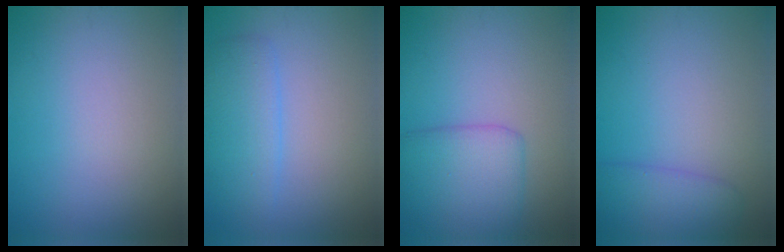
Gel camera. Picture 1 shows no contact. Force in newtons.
{"total": 3.3, "press": 3.3, "slide": 0.1}
{"total": 4.3, "press": 4.3, "slide": 0.2}
{"total": 2.9, "press": 2.9, "slide": 0.3}